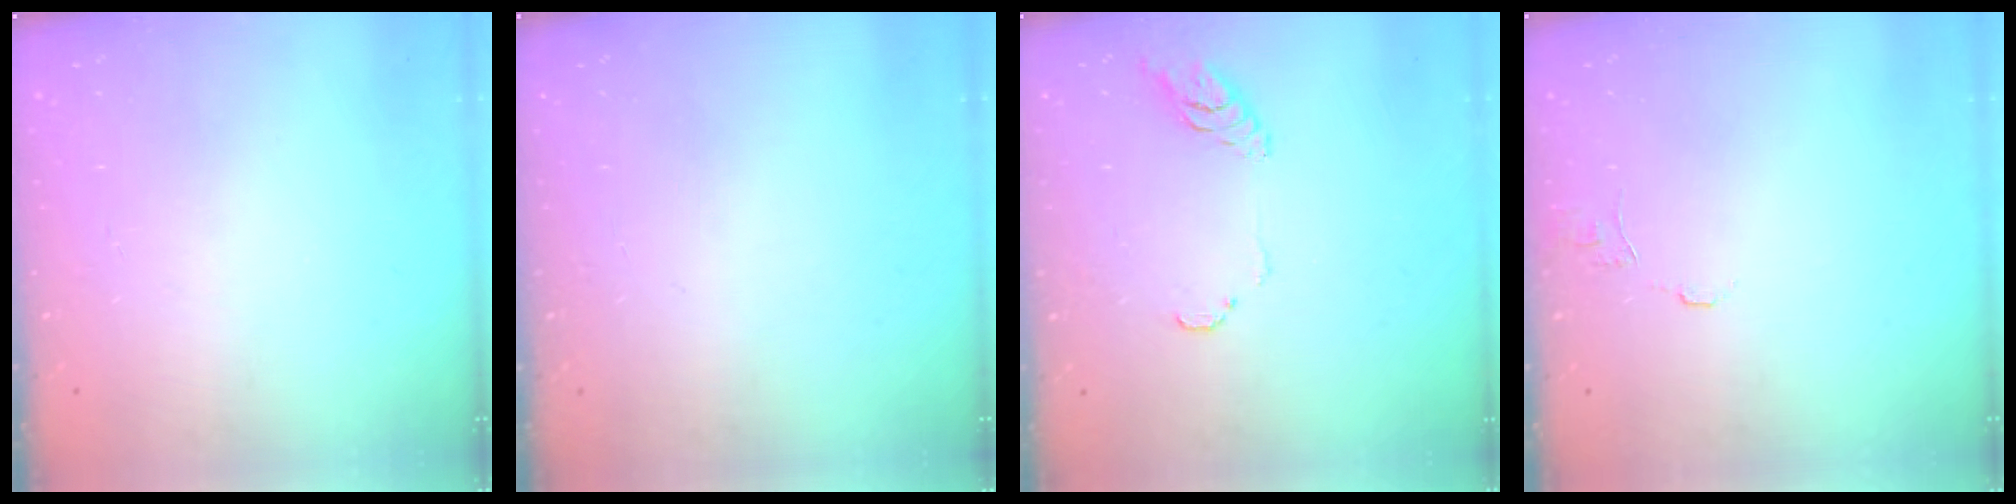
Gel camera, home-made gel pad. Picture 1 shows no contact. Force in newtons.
{"total": 2.3, "press": 2.3, "slide": 0.2}
{"total": 6.3, "press": 6.3, "slide": 0.3}
{"total": 6.4, "press": 6.4, "slide": 0.5}